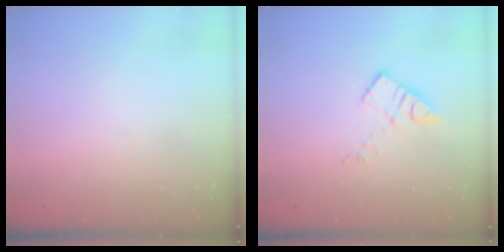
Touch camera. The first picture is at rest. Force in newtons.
{"total": 7.9, "press": 7.9, "slide": 0.4}